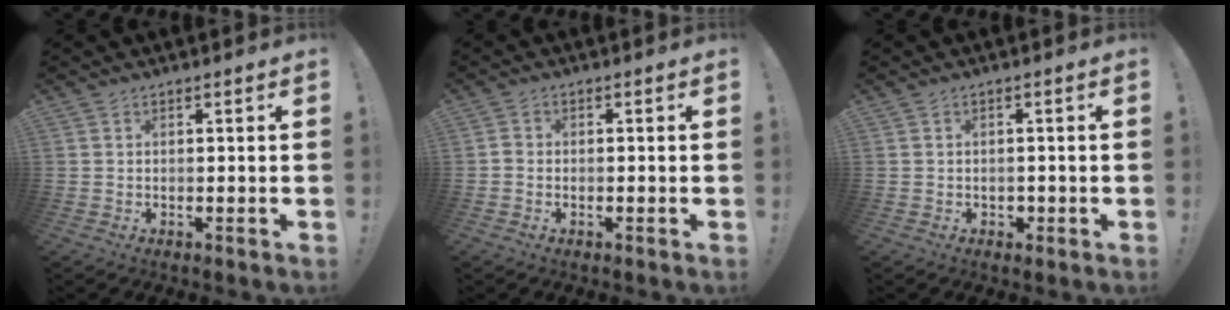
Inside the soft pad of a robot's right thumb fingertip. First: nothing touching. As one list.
[{"total": 1.2, "force": [-0.7, 0.7, 0.7], "torque": [-0.011, 0.004, -0.012]}, {"total": 1.6, "force": [-0.2, 1.5, 0.7], "torque": [-0.001, -0.005, -0.005]}]